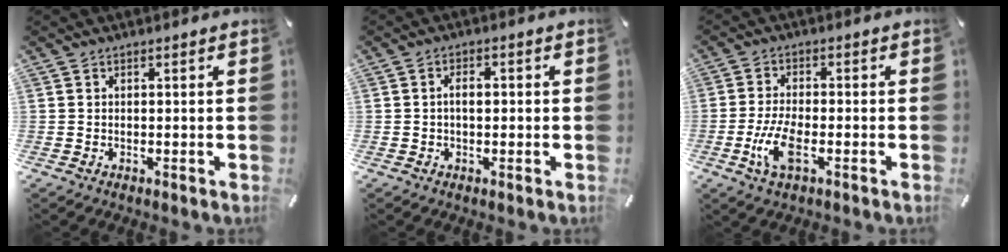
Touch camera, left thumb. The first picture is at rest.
{"total": 3.0, "force": [0.0, 1.6, 2.5], "torque": [-0.042, 0.003, -0.004]}
{"total": 7.6, "force": [-2.5, 3.1, 6.6], "torque": [-0.153, -0.011, -0.045]}